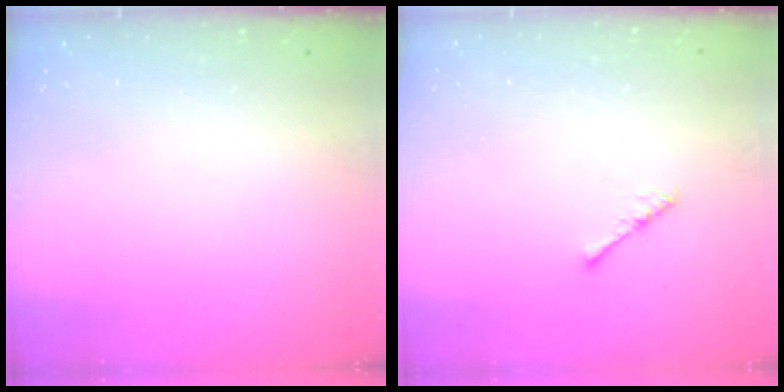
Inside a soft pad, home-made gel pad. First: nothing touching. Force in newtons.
{"total": 1.8, "press": 1.7, "slide": 0.4}